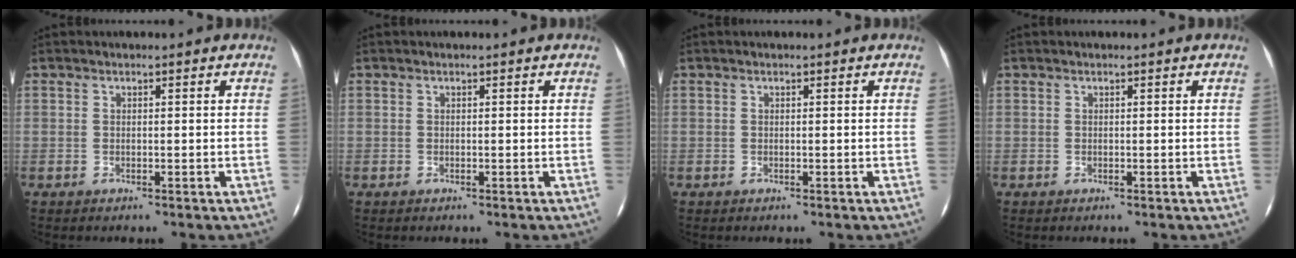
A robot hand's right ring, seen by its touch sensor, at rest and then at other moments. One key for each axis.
{"total": 0.0}
{"total": 0.0}
{"total": 0.0}